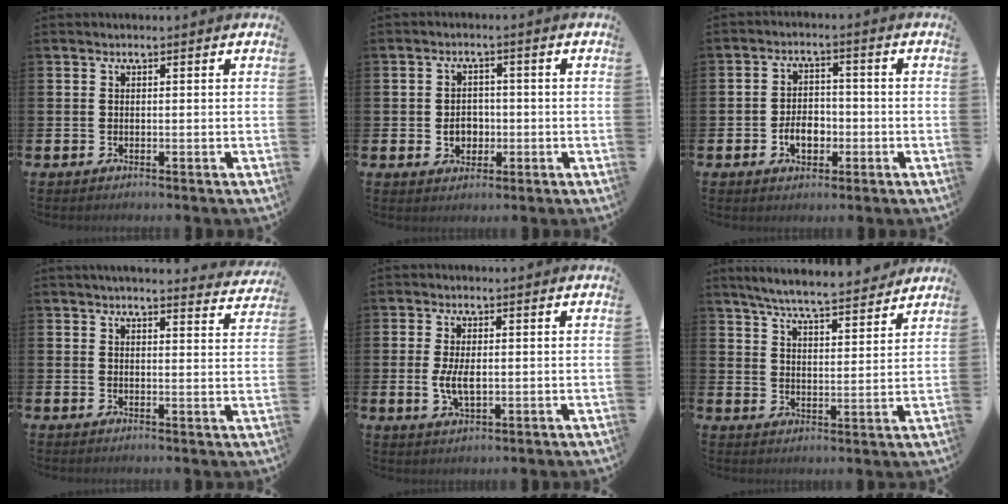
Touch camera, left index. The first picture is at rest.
{"total": 3.2, "force": [-0.7, 2.7, 1.6], "torque": [-0.022, 0.000, -0.020]}
{"total": 4.1, "force": [-1.4, 2.8, 2.7], "torque": [-0.043, 0.003, -0.029]}
{"total": 3.6, "force": [3.5, 0.0, 0.6], "torque": [-0.010, -0.020, 0.061]}
{"total": 4.0, "force": [-0.1, 2.0, 3.5], "torque": [-0.075, 0.003, -0.005]}
{"total": 6.6, "force": [6.4, 0.5, 1.9], "torque": [-0.052, -0.042, 0.109]}